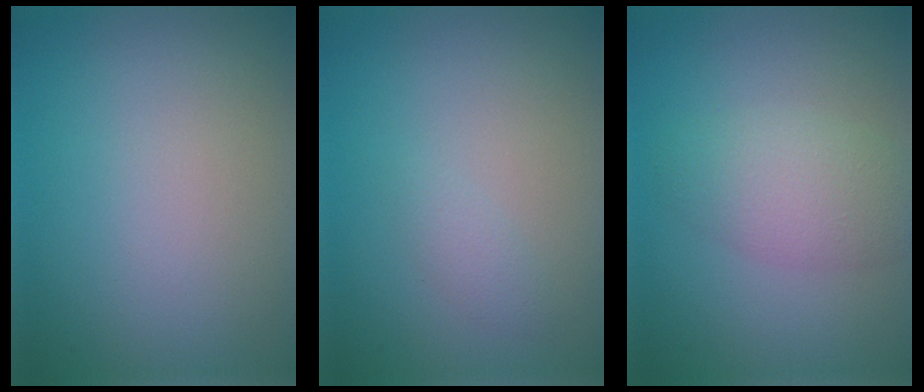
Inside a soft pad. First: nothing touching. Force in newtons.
{"total": 1.0, "press": 1.0, "slide": 0.1}
{"total": 2.4, "press": 2.4, "slide": 0.2}